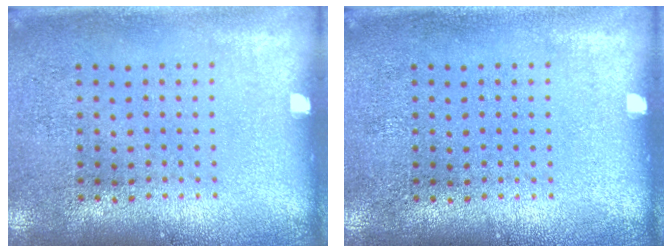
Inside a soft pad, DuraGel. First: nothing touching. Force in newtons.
{"total": 0.0}